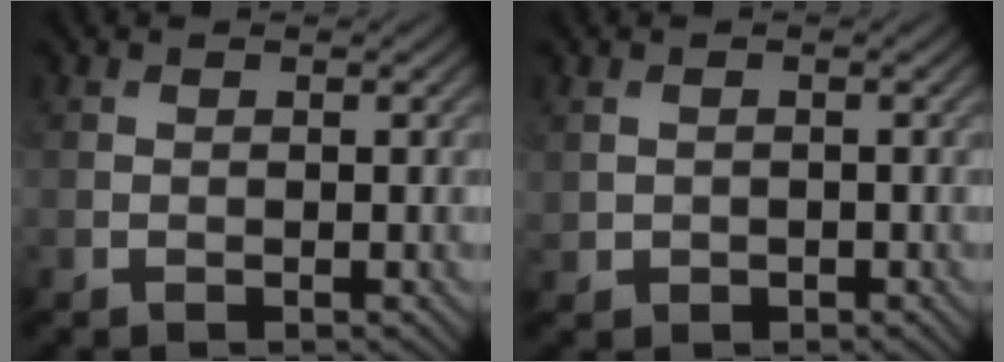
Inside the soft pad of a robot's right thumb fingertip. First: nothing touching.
{"total": 1.2, "force": [0.0, 1.1, 0.4], "torque": [-0.012, -0.008, 0.003]}